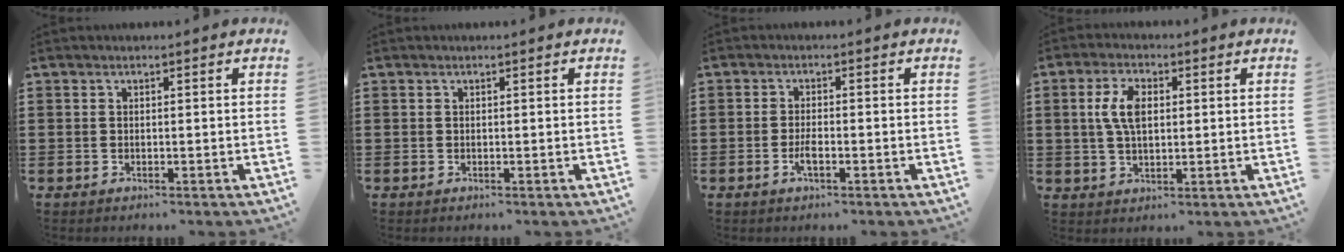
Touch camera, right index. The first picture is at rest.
{"total": 0.0}
{"total": 2.3, "force": [-1.0, 0.5, 2.0], "torque": [-0.043, -0.002, -0.020]}
{"total": 6.0, "force": [1.0, 3.1, 5.1], "torque": [-0.113, 0.012, 0.012]}